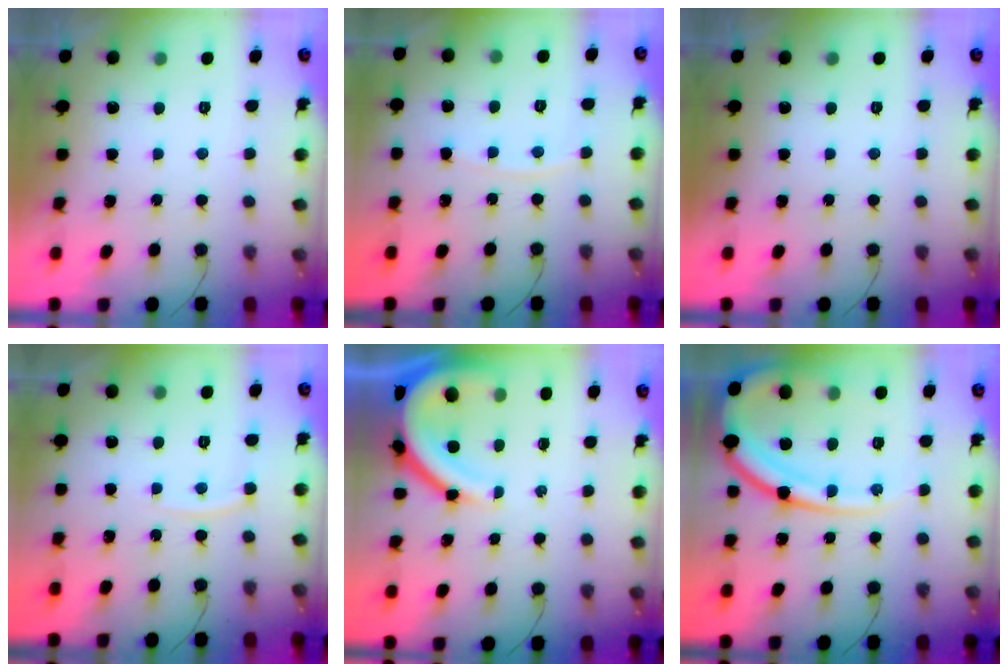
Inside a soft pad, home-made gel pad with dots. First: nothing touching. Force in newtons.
{"total": 3.8, "press": 3.8, "slide": 0.6}
{"total": 0.0}
{"total": 4.1, "press": 4.0, "slide": 0.6}
{"total": 12.4, "press": 12.4, "slide": 1.2}
{"total": 18.1, "press": 18.0, "slide": 2.0}